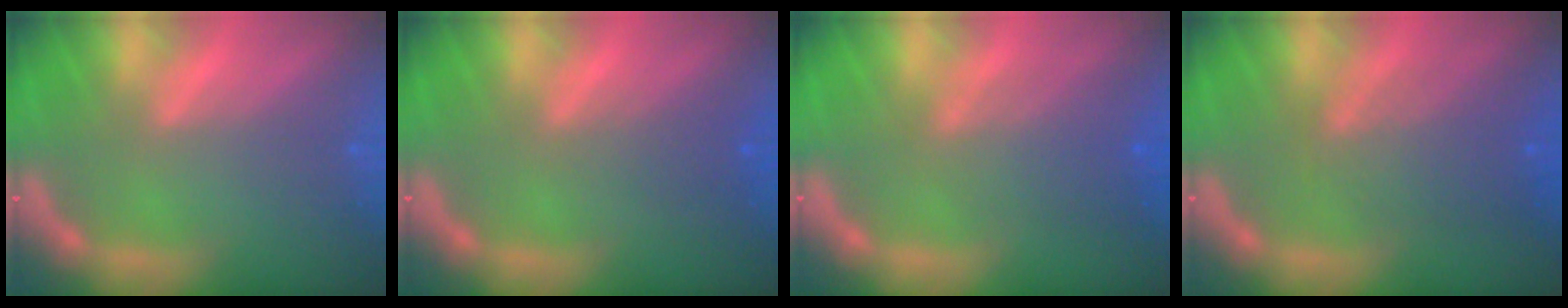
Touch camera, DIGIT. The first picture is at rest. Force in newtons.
{"total": 2.0}
{"total": 4.6}
{"total": 5.1}